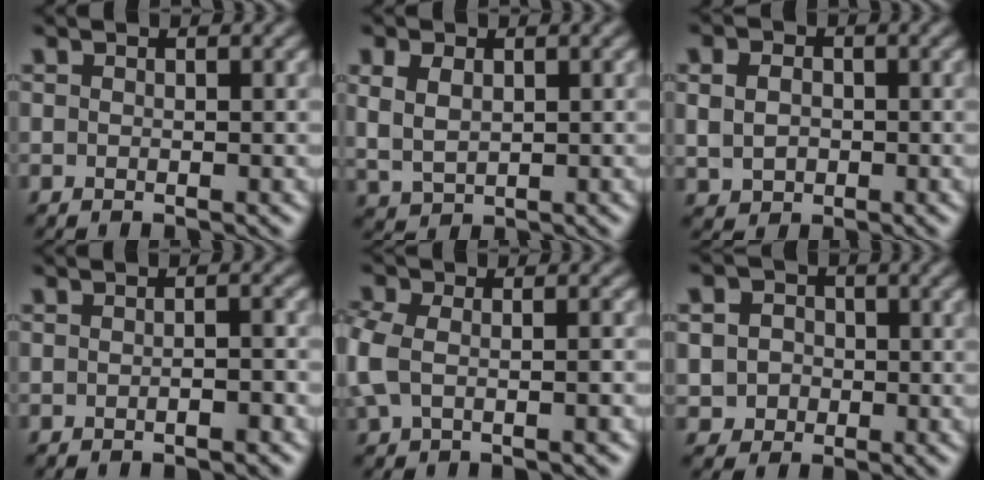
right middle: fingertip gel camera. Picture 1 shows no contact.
{"total": 2.4, "force": [1.0, 1.7, 1.4], "torque": [-0.037, -0.001, 0.027]}
{"total": 3.9, "force": [0.9, 3.3, 2.0], "torque": [-0.036, 0.025, -0.004]}
{"total": 1.6, "force": [-0.7, 0.4, 1.4], "torque": [-0.021, 0.001, -0.008]}
{"total": 4.0, "force": [-0.6, 2.3, 3.2], "torque": [-0.068, -0.002, -0.005]}
{"total": 4.2, "force": [0.7, 3.8, 1.6], "torque": [-0.024, 0.026, -0.002]}